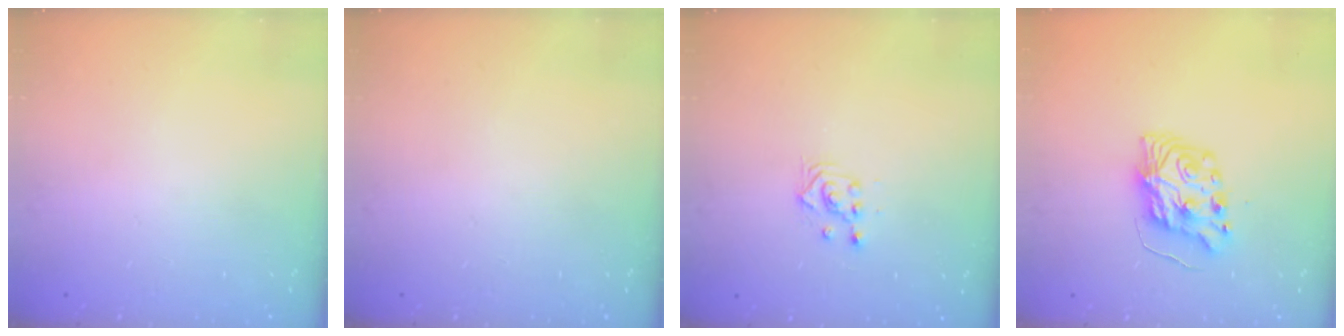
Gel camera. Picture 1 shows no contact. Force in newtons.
{"total": 0.0}
{"total": 2.3, "press": 2.3, "slide": 0.2}
{"total": 8.9, "press": 8.9, "slide": 0.9}